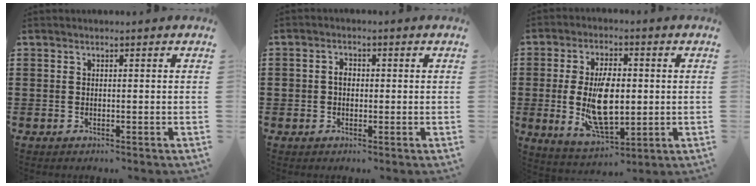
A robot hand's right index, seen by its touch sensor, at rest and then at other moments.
{"total": 2.1, "force": [0.0, 1.6, 1.3], "torque": [-0.027, 0.009, -0.003]}
{"total": 10.9, "force": [-0.3, 5.1, 9.7], "torque": [-0.190, -0.011, -0.008]}